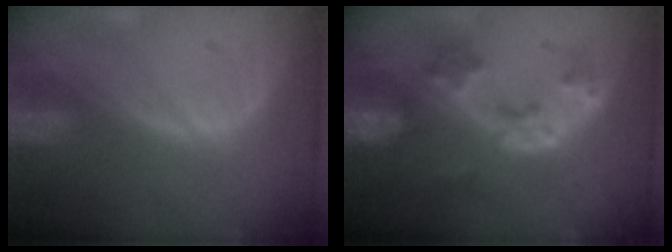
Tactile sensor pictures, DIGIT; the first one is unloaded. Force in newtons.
{"total": 5.7, "press": 5.7, "slide": 0.4}